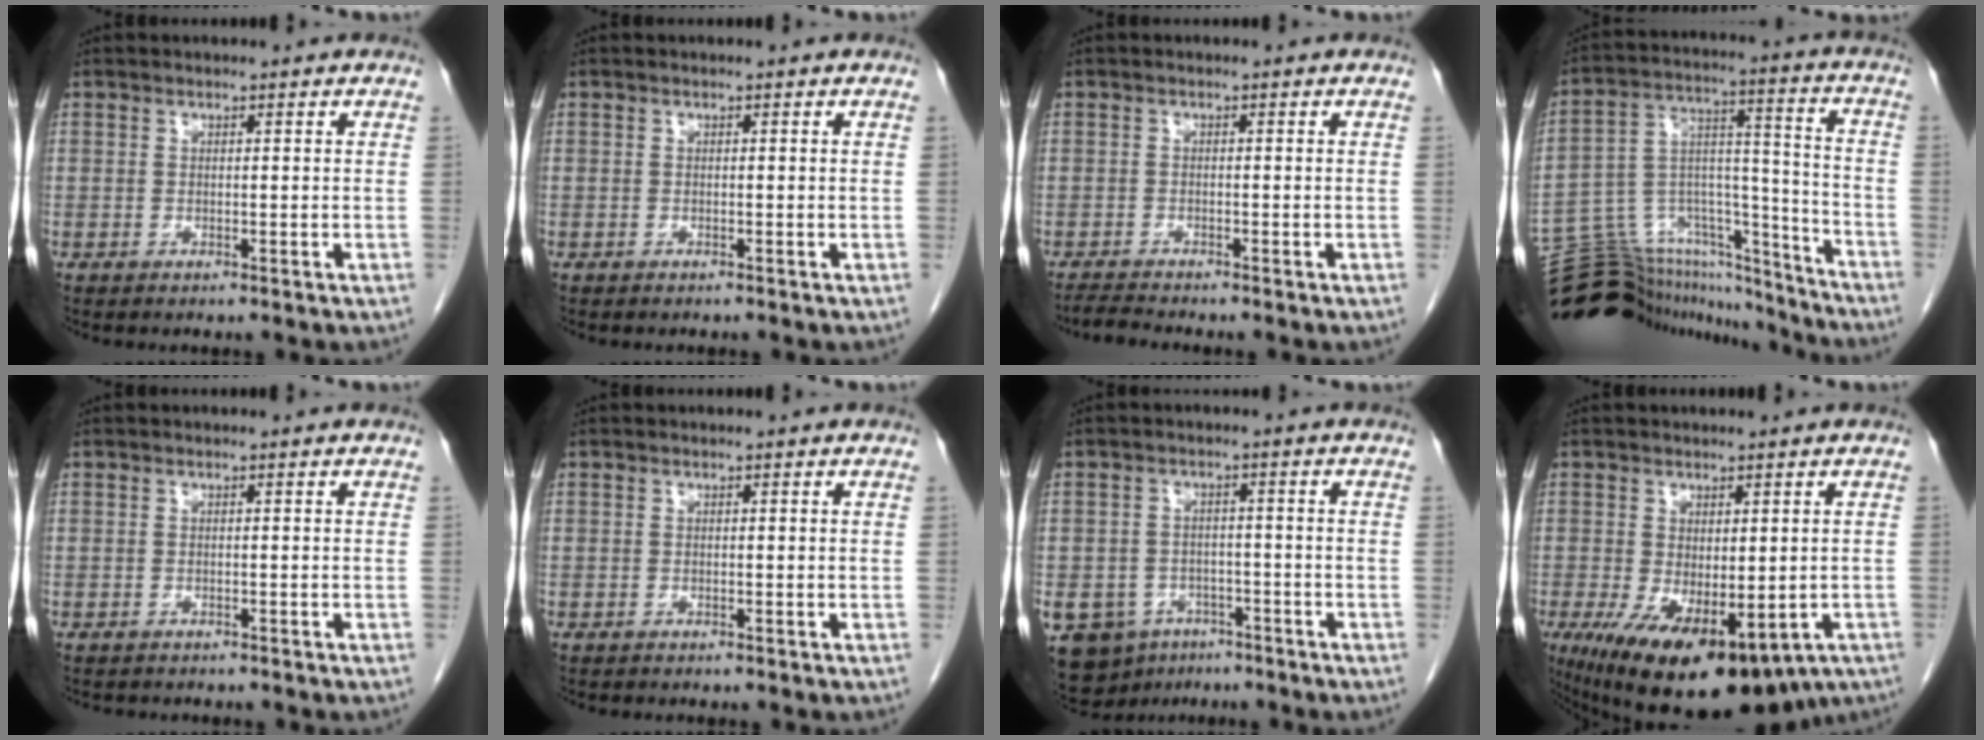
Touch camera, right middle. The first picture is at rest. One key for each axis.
{"total": 0.0}
{"total": 2.0, "fx": -1.9, "fy": -0.6, "fz": 0.3, "tx": -0.016, "ty": -0.014, "tz": -0.037}
{"total": 21.7, "fx": -20.2, "fy": 6.1, "fz": 4.8, "tx": -0.115, "ty": 0.059, "tz": -0.311}
{"total": 2.1, "fx": -1.9, "fy": 0.8, "fz": 0.6, "tx": -0.015, "ty": -0.003, "tz": -0.020}
{"total": 0.0}
{"total": 11.6, "fx": -6.2, "fy": 8.9, "fz": 3.9, "tx": -0.101, "ty": 0.002, "tz": -0.084}
{"total": 17.7, "fx": -10.2, "fy": 7.7, "fz": 12.3, "tx": -0.184, "ty": -0.044, "tz": -0.127}